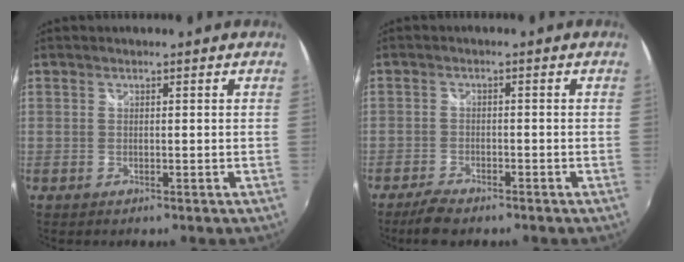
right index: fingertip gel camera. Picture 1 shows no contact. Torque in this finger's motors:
{"motor_torque": [-0.01, -0.01, 0.19, 0.03]}